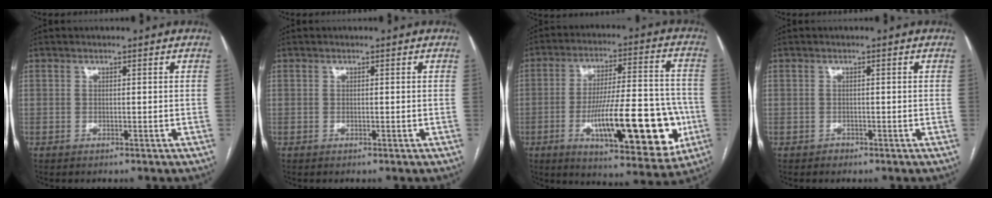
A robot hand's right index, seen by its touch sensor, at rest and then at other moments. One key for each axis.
{"total": 0.0}
{"total": 21.1, "fx": -5.9, "fy": 5.3, "fz": 19.5, "tx": -0.266, "ty": 0.006, "tz": -0.075}
{"total": 0.7, "fx": -0.5, "fy": 0.5, "fz": 0.0, "tx": -0.002, "ty": 0.002, "tz": -0.010}